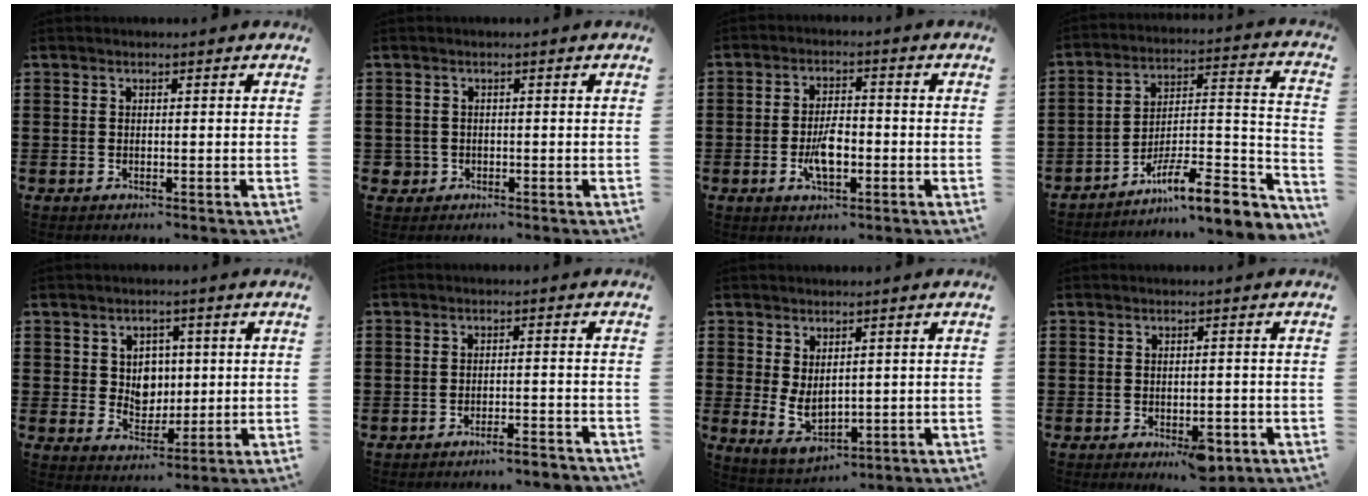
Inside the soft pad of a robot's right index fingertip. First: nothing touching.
{"total": 1.4, "force": [-0.6, 1.3, 0.1], "torque": [-0.007, 0.004, -0.014]}
{"total": 5.7, "force": [-1.4, 2.6, 4.8], "torque": [-0.105, 0.001, -0.030]}
{"total": 9.4, "force": [-6.8, 2.0, 6.3], "torque": [-0.092, 0.009, -0.128]}
{"total": 4.7, "force": [1.2, 4.2, 1.8], "torque": [-0.037, 0.009, 0.017]}
{"total": 2.6, "force": [-2.4, -0.2, 0.9], "torque": [-0.018, -0.002, -0.049]}
{"total": 4.5, "force": [0.2, 3.0, 3.4], "torque": [-0.067, 0.001, 0.001]}
{"total": 3.0, "force": [-1.8, 1.1, 2.2], "torque": [-0.034, 0.004, -0.031]}